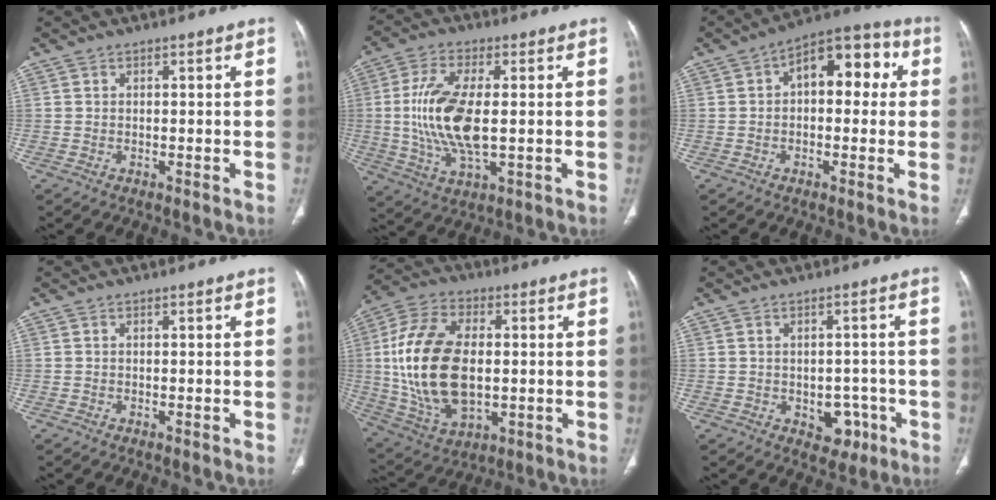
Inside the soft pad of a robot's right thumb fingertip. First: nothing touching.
{"total": 14.2, "force": [0.0, 5.9, 12.9], "torque": [-0.273, -0.007, 0.004]}
{"total": 12.2, "force": [2.1, 7.1, 9.7], "torque": [-0.094, 0.038, 0.019]}
{"total": 0.0}
{"total": 21.1, "force": [0.3, 12.3, 17.1], "torque": [-0.344, -0.001, 0.018]}
{"total": 5.6, "force": [-2.0, 4.2, 3.2], "torque": [-0.013, 0.015, -0.017]}